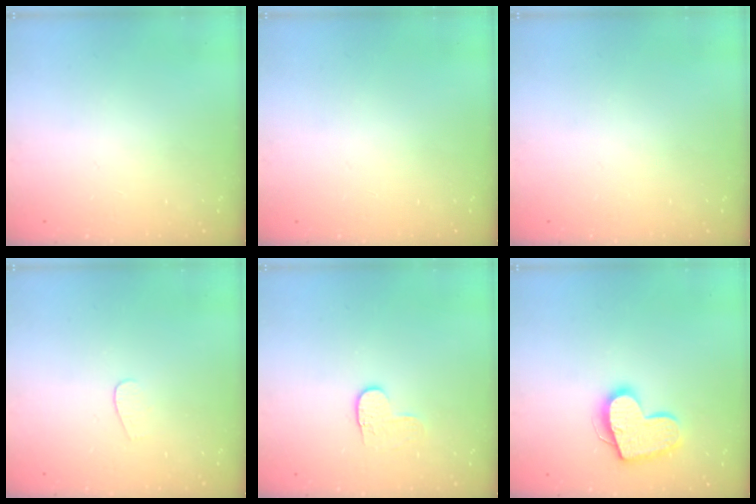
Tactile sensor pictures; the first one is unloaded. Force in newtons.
{"total": 0.0}
{"total": 0.0}
{"total": 3.5, "press": 3.5, "slide": 0.3}
{"total": 3.6, "press": 3.6, "slide": 0.4}
{"total": 15.3, "press": 15.3, "slide": 1.1}